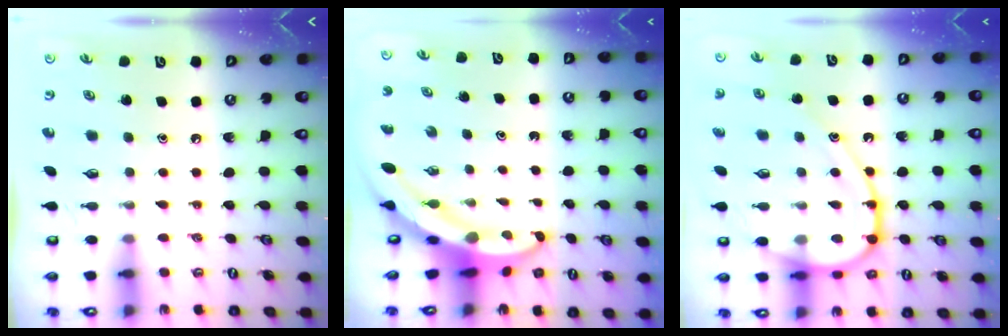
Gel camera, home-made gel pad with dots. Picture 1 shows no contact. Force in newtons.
{"total": 4.6, "press": 4.6, "slide": 0.6}
{"total": 16.8, "press": 16.8, "slide": 1.5}